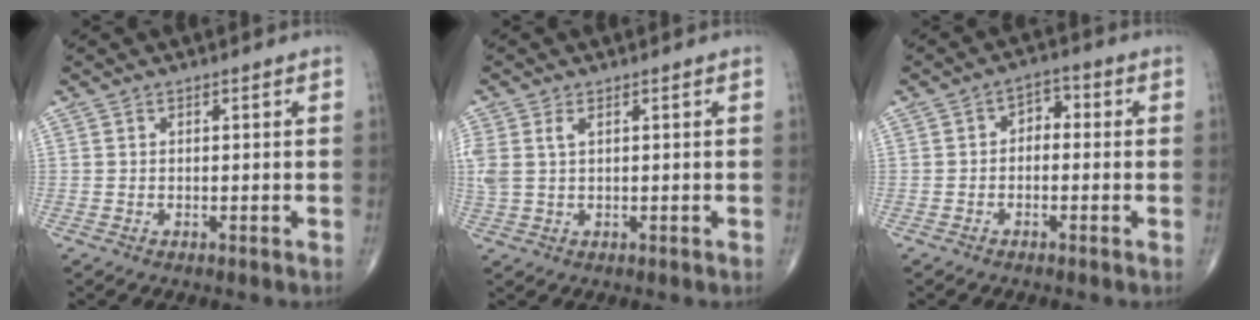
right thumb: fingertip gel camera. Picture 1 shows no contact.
{"total": 4.3, "force": [1.3, 2.3, 3.4], "torque": [-0.098, 0.013, 0.033]}
{"total": 4.2, "force": [-0.3, 2.9, 3.0], "torque": [-0.025, 0.021, -0.019]}